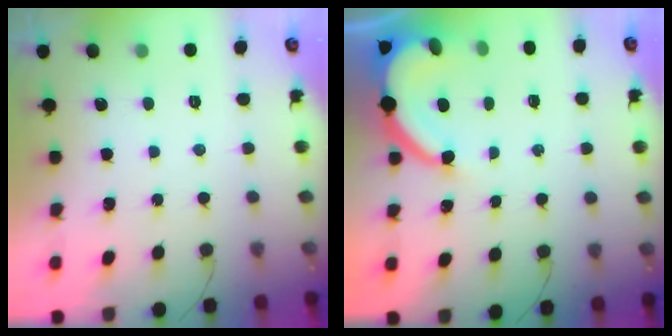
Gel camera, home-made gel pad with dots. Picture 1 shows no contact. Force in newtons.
{"total": 9.2, "press": 9.2, "slide": 1.0}